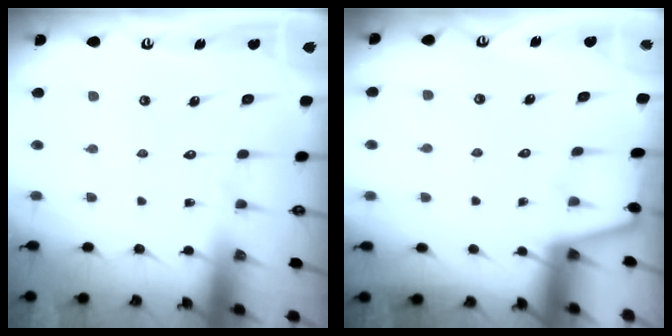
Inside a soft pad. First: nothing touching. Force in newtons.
{"total": 1.1, "press": 1.0, "slide": 0.2}